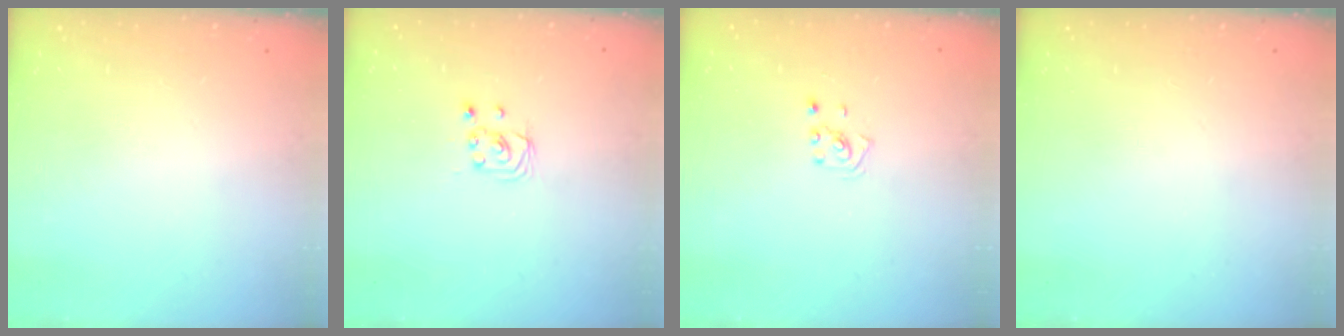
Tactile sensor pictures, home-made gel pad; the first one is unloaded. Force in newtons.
{"total": 2.4, "press": 2.4, "slide": 0.2}
{"total": 2.0, "press": 2.0, "slide": 0.6}
{"total": 0.0}